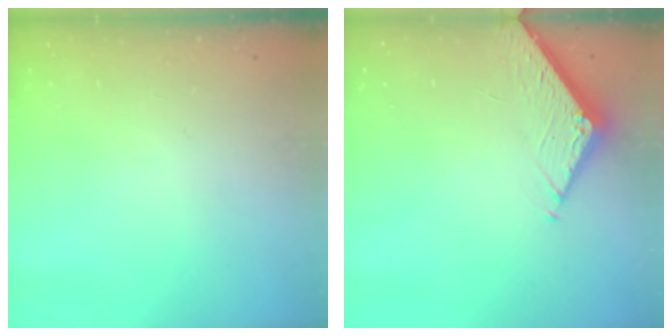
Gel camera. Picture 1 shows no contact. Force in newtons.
{"total": 4.6, "press": 4.6, "slide": 0.5}